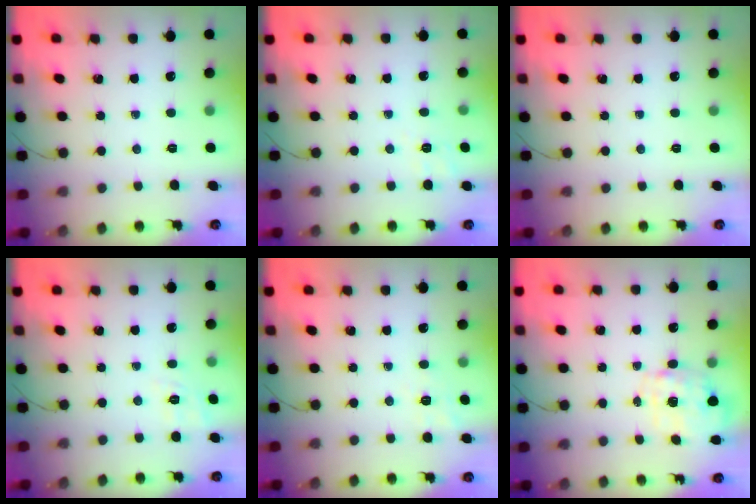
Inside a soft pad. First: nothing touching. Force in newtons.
{"total": 2.3, "press": 1.4, "slide": 1.9}
{"total": 0.0}
{"total": 2.1, "press": 0.4, "slide": 2.1}
{"total": 2.3, "press": 0.6, "slide": 2.2}
{"total": 2.8, "press": 2.7, "slide": 0.9}